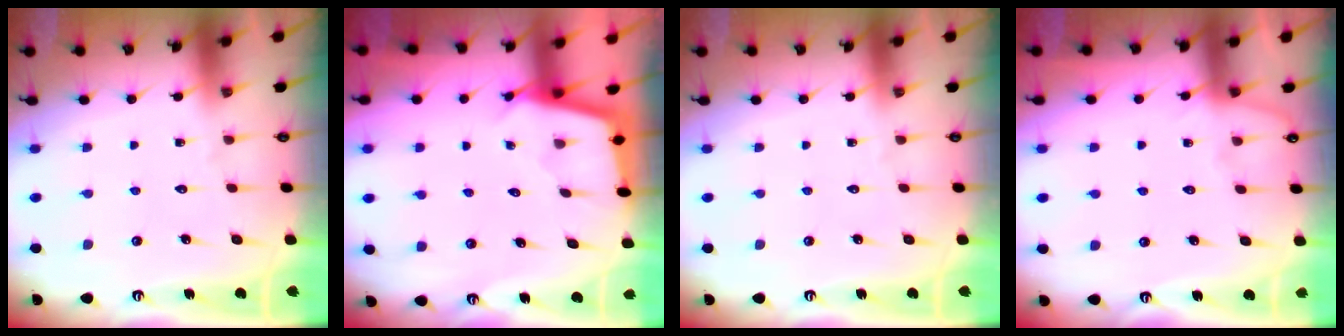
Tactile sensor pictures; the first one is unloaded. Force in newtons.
{"total": 2.2, "press": 2.2, "slide": 0.2}
{"total": 0.0}
{"total": 3.6, "press": 3.6, "slide": 0.6}